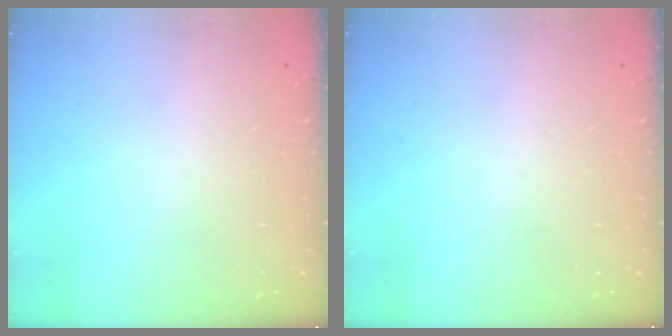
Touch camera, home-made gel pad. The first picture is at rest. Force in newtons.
{"total": 0.0}